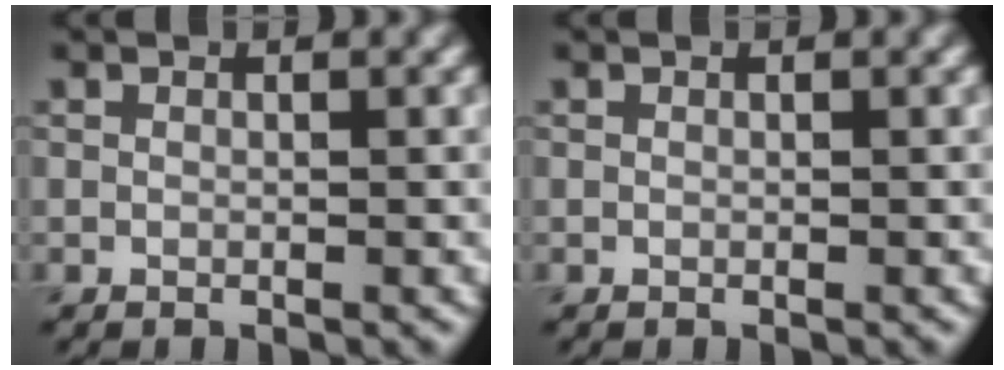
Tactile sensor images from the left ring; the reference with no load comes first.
{"total": 0.0}